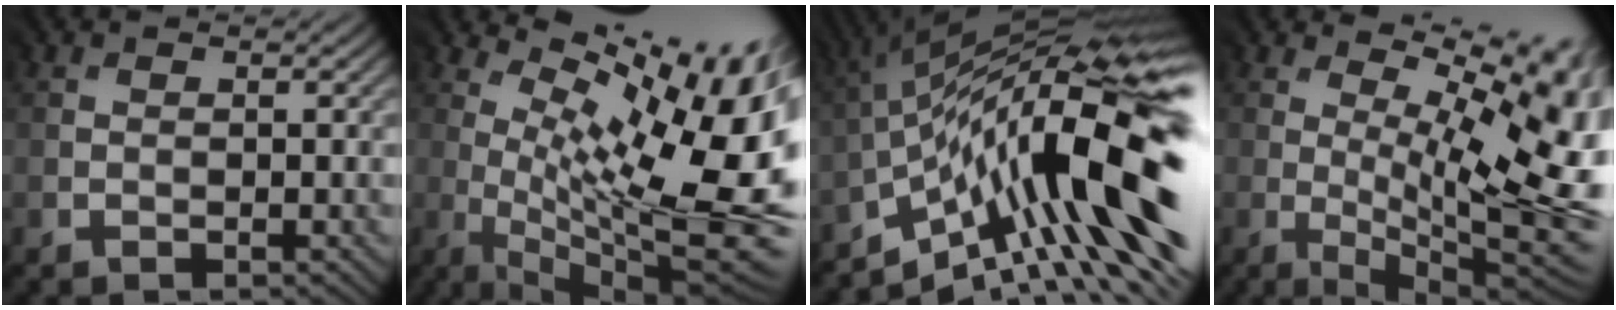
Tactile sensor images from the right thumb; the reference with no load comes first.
{"total": 17.4, "force": [3.9, 5.7, 16.0], "torque": [-0.229, 0.008, 0.091]}
{"total": 17.3, "force": [-5.1, 5.8, 15.5], "torque": [-0.244, 0.021, -0.105]}
{"total": 17.6, "force": [1.9, 6.9, 16.0], "torque": [-0.207, 0.014, 0.063]}